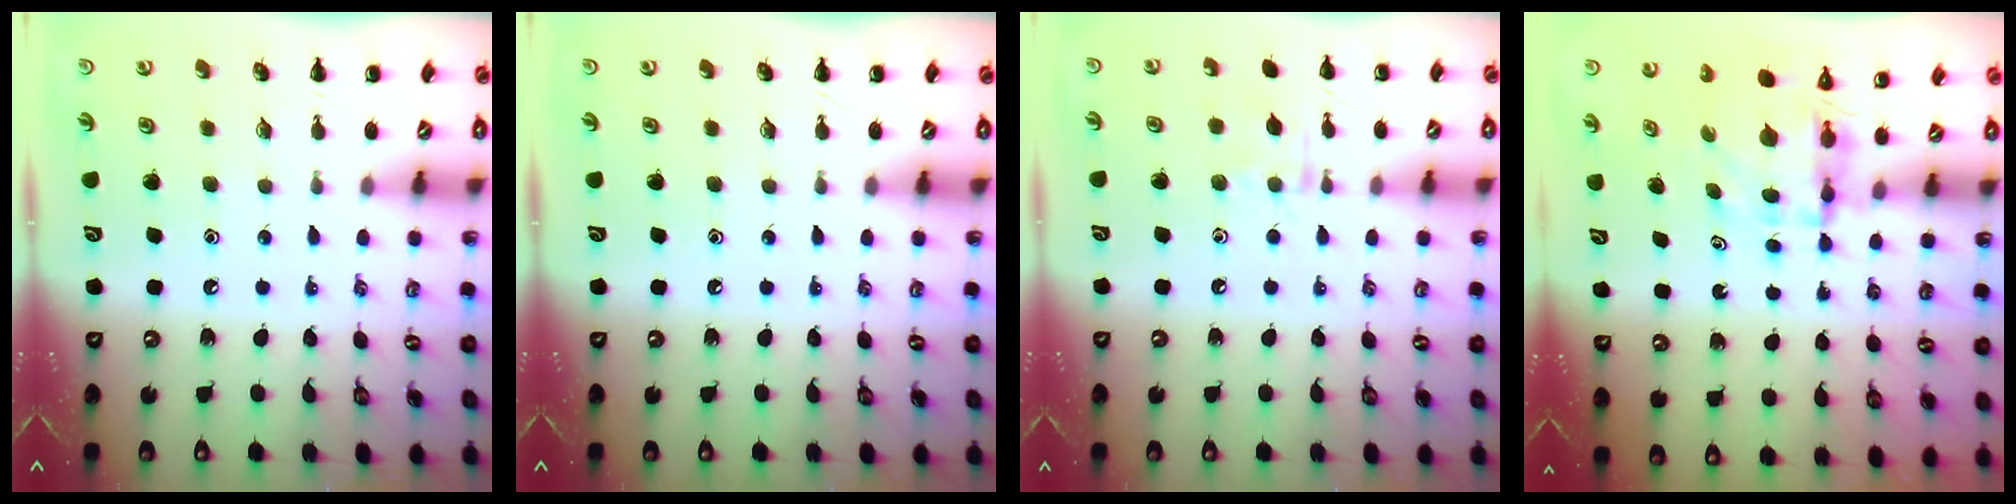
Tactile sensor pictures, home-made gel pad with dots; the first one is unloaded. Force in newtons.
{"total": 0.0}
{"total": 6.5, "press": 6.5, "slide": 1.1}
{"total": 3.9, "press": 3.9, "slide": 0.3}